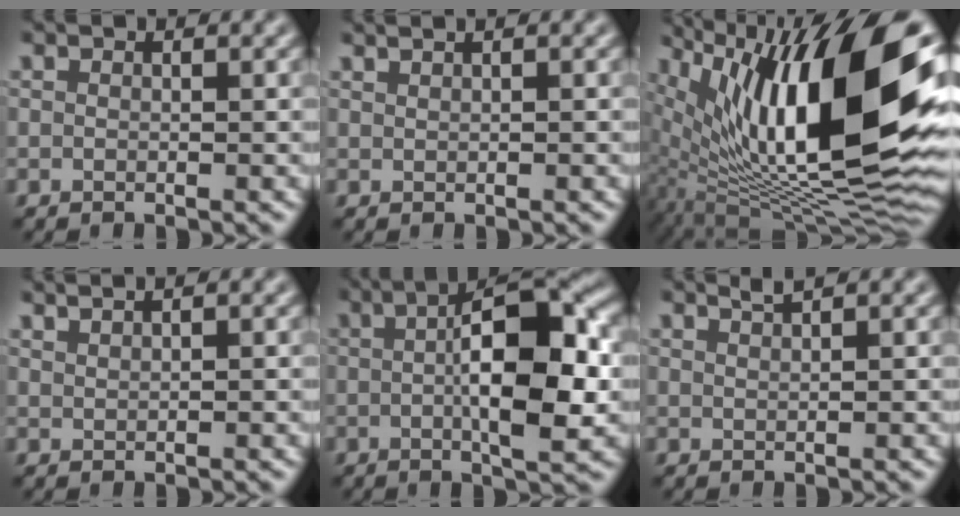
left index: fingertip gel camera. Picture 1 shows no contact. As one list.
[{"total": 1.1, "force": [0.9, 0.3, 0.5], "torque": [-0.001, -0.001, 0.006]}, {"total": 17.4, "force": [4.9, 6.2, 15.5], "torque": [-0.273, 0.012, 0.082]}, {"total": 2.0, "force": [1.6, 0.7, 1.0], "torque": [0.000, 0.004, 0.006]}, {"total": 10.2, "force": [0.1, 3.1, 9.7], "torque": [-0.141, 0.010, -0.002]}, {"total": 1.1, "force": [1.0, 0.2, 0.6], "torque": [-0.002, 0.002, 0.012]}]